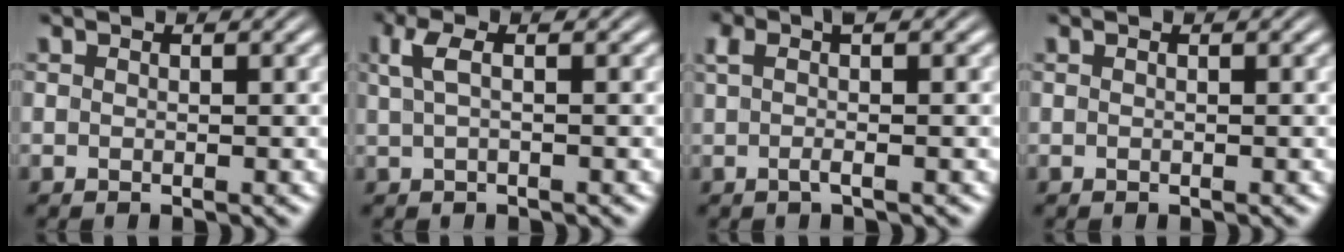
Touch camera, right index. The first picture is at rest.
{"total": 2.1, "force": [0.5, 0.4, 2.0], "torque": [-0.041, 0.002, 0.015]}
{"total": 2.5, "force": [0.3, 0.3, 2.5], "torque": [-0.051, 0.003, 0.007]}
{"total": 0.0}